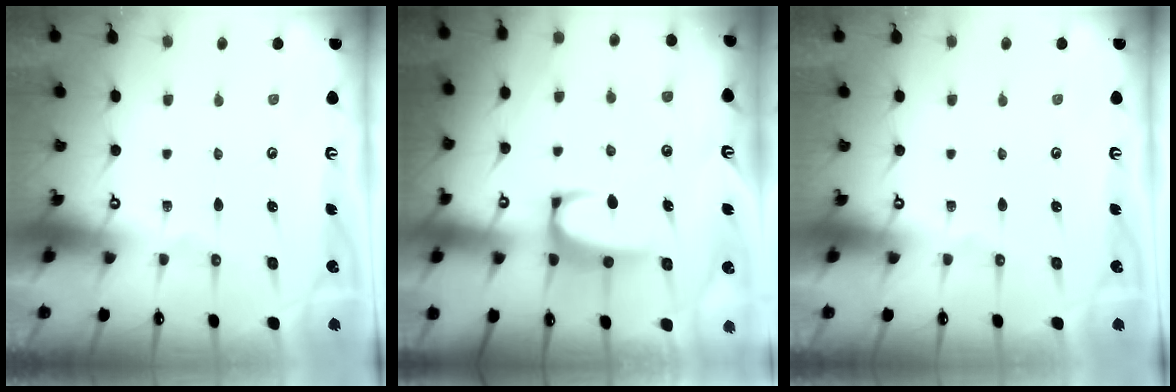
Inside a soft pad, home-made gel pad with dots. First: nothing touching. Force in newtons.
{"total": 3.5, "press": 3.5, "slide": 0.7}
{"total": 0.0}